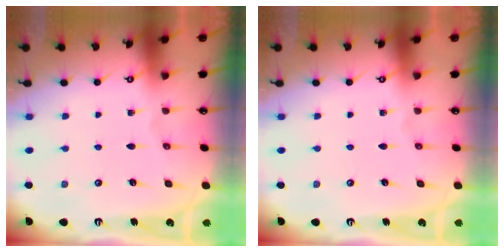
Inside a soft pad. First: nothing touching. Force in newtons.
{"total": 0.0}